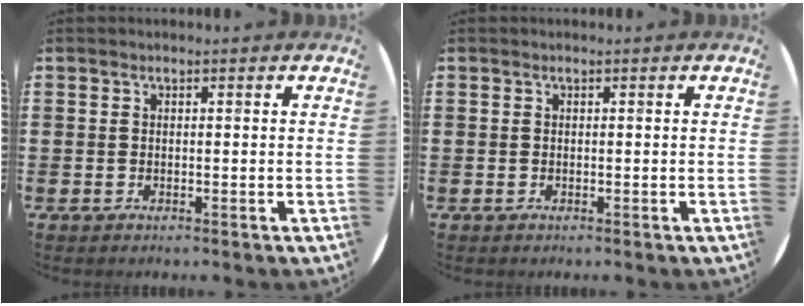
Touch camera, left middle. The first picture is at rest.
{"total": 0.0}